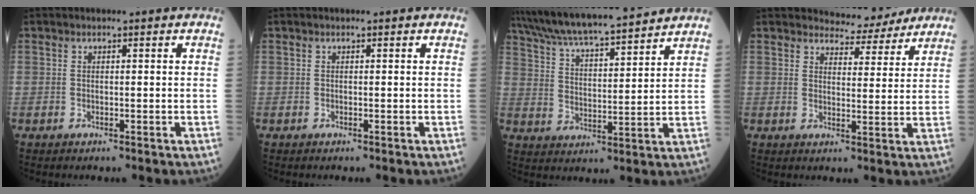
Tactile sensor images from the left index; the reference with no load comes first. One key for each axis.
{"total": 0.0}
{"total": 18.8, "fx": 16.9, "fy": 1.6, "fz": 8.1, "tx": -0.144, "ty": 0.022, "tz": 0.269}
{"total": 6.3, "fx": 6.1, "fy": 1.3, "fz": 0.5, "tx": -0.010, "ty": -0.004, "tz": 0.077}